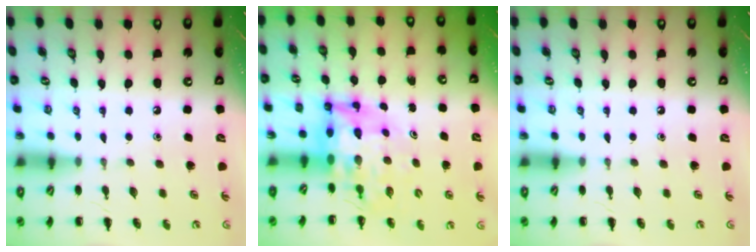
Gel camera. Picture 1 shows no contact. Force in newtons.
{"total": 8.5, "press": 8.0, "slide": 2.9}
{"total": 0.0}